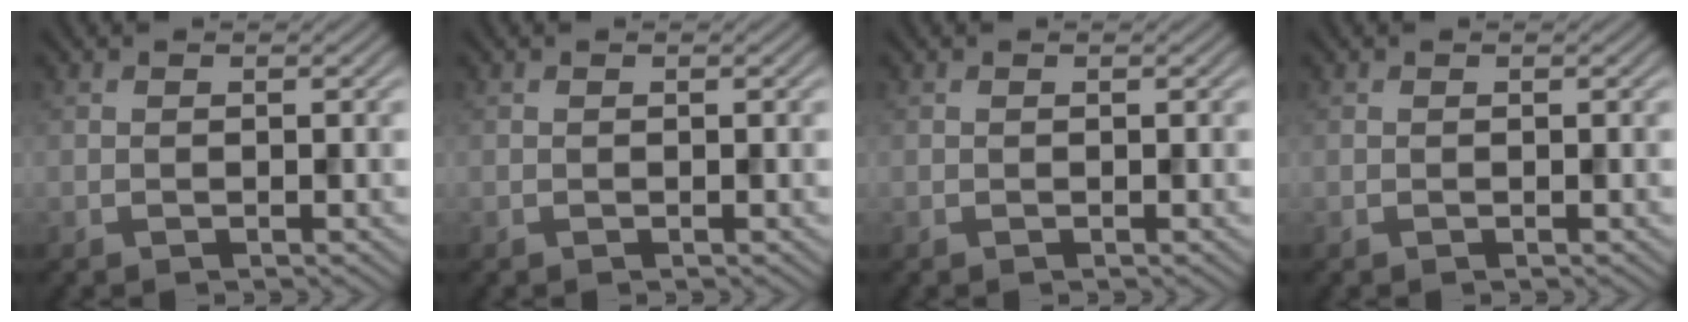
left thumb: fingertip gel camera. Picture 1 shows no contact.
{"total": 0.0}
{"total": 0.0}
{"total": 0.0}